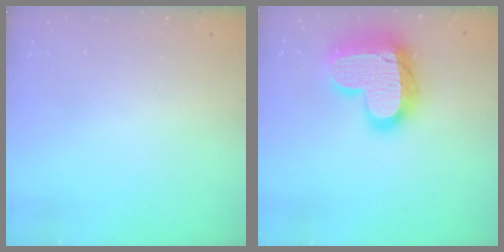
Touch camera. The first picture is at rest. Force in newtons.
{"total": 21.1, "press": 21.0, "slide": 1.5}